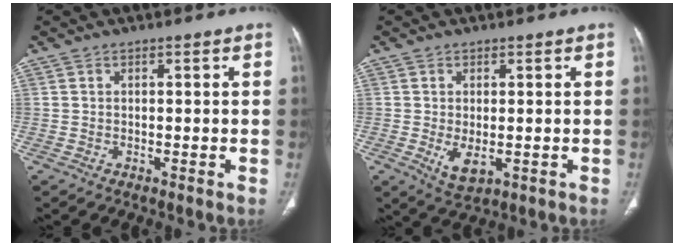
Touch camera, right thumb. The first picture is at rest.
{"total": 4.4, "force": [-0.8, 2.3, 3.7], "torque": [-0.063, -0.013, -0.002]}